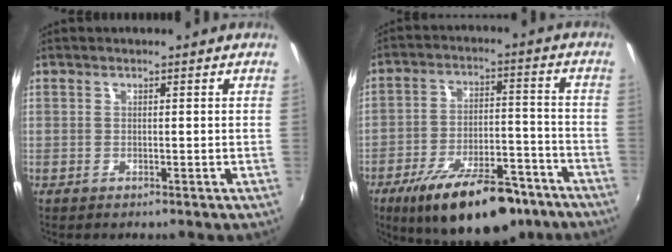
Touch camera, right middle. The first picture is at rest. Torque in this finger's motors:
{"motor_torque": [1.44, -0.69, 0.47, 0.21]}